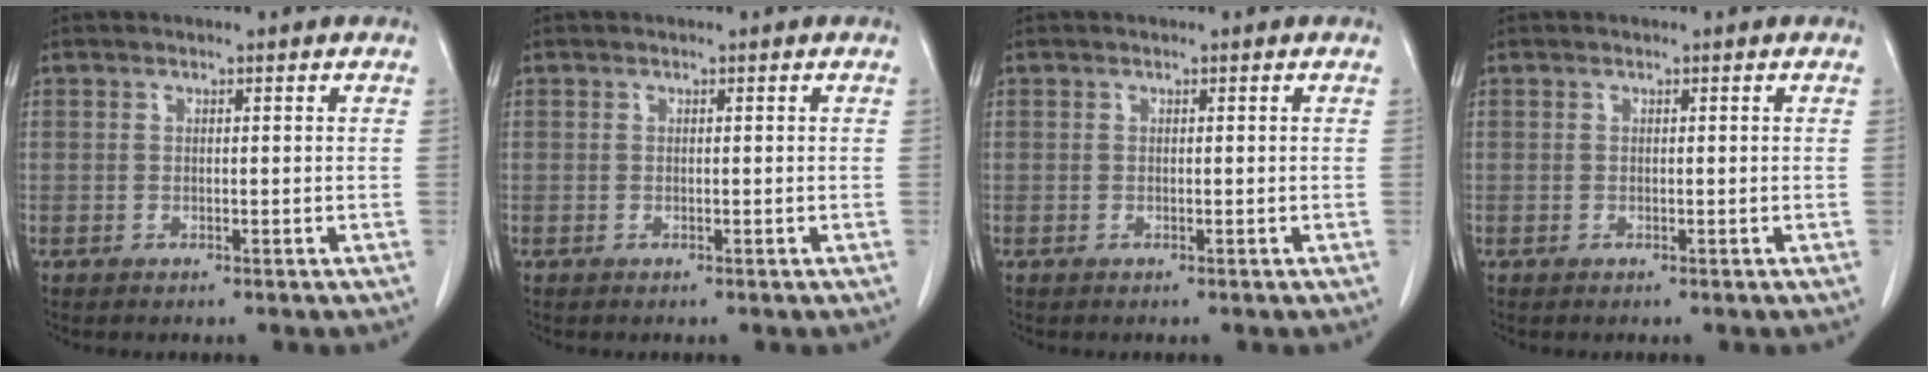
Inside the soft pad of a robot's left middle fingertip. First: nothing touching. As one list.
[{"total": 0.0}, {"total": 0.0}, {"total": 0.0}]